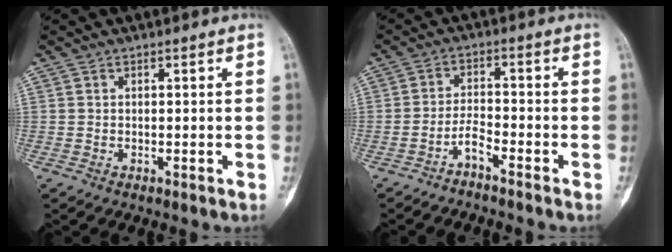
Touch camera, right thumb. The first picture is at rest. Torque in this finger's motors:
{"motor_torque": [-0.53, 0.10, 0.03, 0.07, -0.08]}